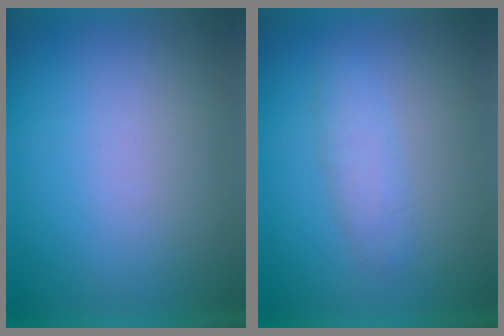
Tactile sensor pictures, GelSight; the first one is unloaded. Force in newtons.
{"total": 2.4}